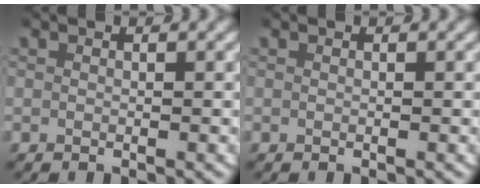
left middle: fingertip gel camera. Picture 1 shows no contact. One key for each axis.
{"total": 0.0}